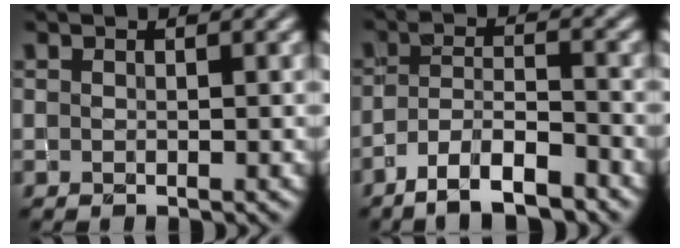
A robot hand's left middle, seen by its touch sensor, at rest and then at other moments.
{"total": 5.7, "force": [-4.2, 1.7, 3.5], "torque": [-0.062, 0.001, -0.076]}